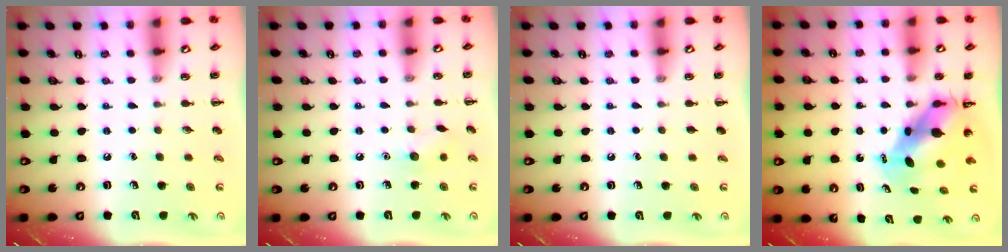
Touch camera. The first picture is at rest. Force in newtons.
{"total": 7.0, "press": 6.9, "slide": 1.3}
{"total": 0.0}
{"total": 6.4, "press": 6.2, "slide": 1.8}